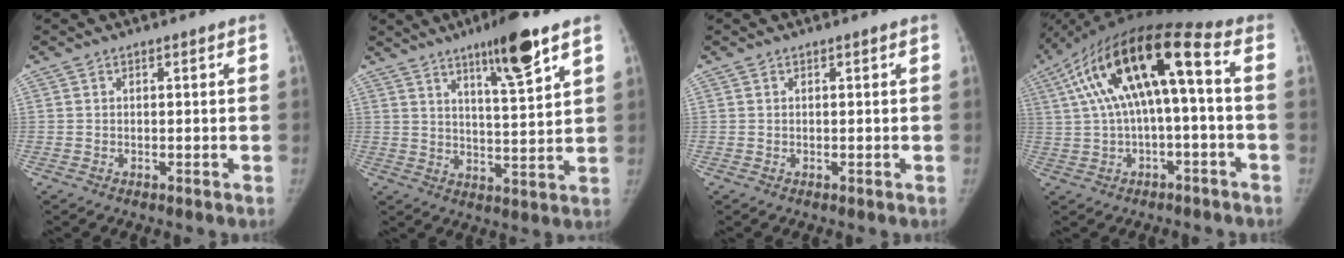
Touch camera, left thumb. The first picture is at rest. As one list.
[{"total": 11.0, "force": [6.9, 1.5, 8.5], "torque": [-0.127, -0.038, 0.110]}, {"total": 0.0}, {"total": 16.6, "force": [2.0, 5.2, 15.7], "torque": [-0.299, 0.065, 0.036]}]